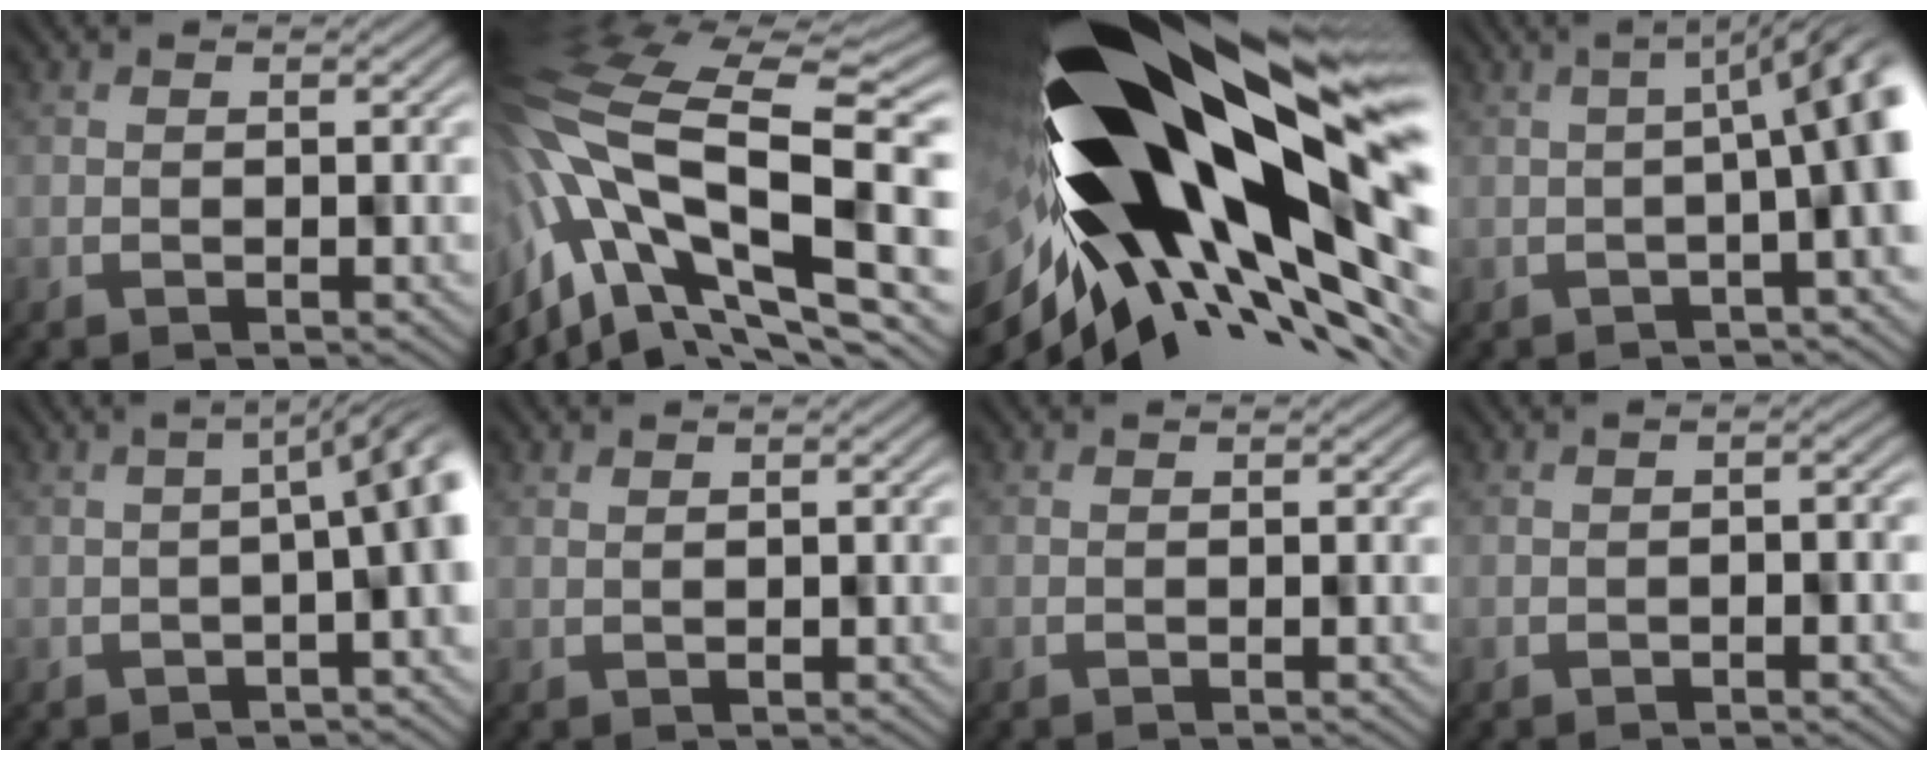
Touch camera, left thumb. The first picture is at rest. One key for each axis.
{"total": 17.5, "fx": -0.2, "fy": 8.9, "fz": 15.0, "tx": -0.326, "ty": -0.016, "tz": -0.006}
{"total": 21.5, "fx": 1.7, "fy": 9.1, "fz": 19.4, "tx": -0.351, "ty": -0.060, "tz": 0.017}
{"total": 7.4, "fx": 0.0, "fy": 1.1, "fz": 7.3, "tx": -0.087, "ty": 0.006, "tz": -0.001}
{"total": 6.6, "fx": -0.6, "fy": 1.1, "fz": 6.5, "tx": -0.078, "ty": 0.001, "tz": -0.006}
{"total": 0.9, "fx": 0.8, "fy": 0.2, "fz": 0.3, "tx": -0.005, "ty": 0.000, "tz": 0.012}
{"total": 0.0}
{"total": 1.2, "fx": -0.7, "fy": 0.3, "fz": 0.9, "tx": -0.012, "ty": 0.001, "tz": -0.010}